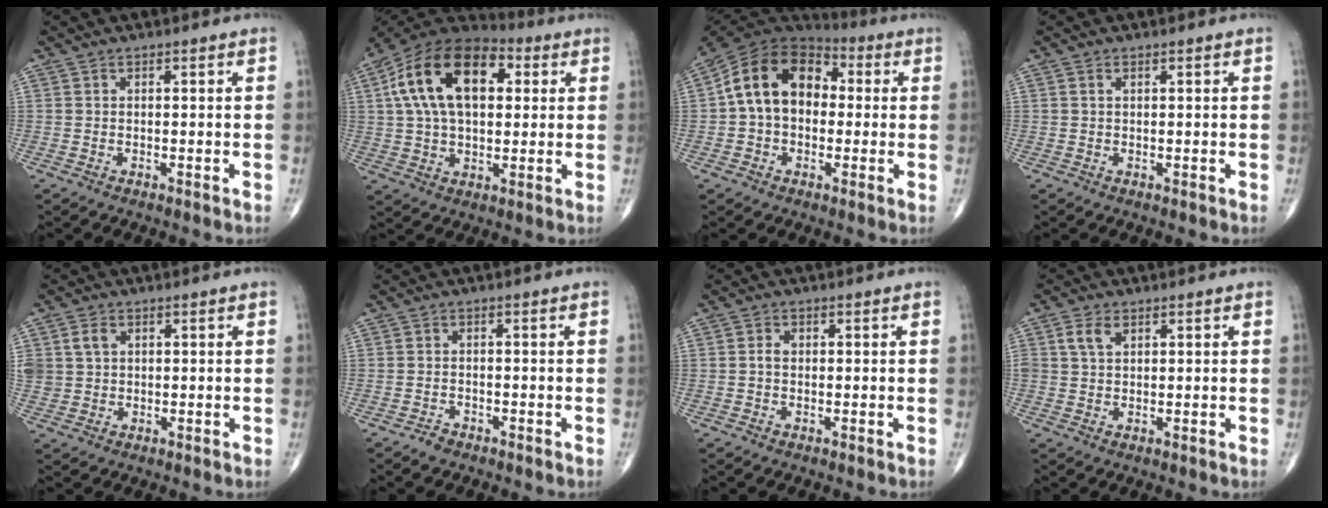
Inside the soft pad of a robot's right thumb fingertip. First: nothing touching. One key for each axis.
{"total": 20.0, "fx": 4.9, "fy": 11.7, "fz": 15.5, "tx": -0.259, "ty": 0.019, "tz": 0.073}
{"total": 15.6, "fx": 1.1, "fy": 11.2, "fz": 10.8, "tx": -0.160, "ty": 0.041, "tz": 0.006}
{"total": 0.6, "fx": 0.3, "fy": 0.2, "fz": 0.5, "tx": -0.013, "ty": 0.004, "tz": 0.006}
{"total": 4.8, "fx": 1.5, "fy": 3.8, "fz": 2.5, "tx": -0.045, "ty": 0.002, "tz": 0.035}
{"total": 1.4, "fx": -1.2, "fy": 0.7, "fz": 0.3, "tx": -0.007, "ty": 0.004, "tz": -0.021}
{"total": 1.7, "fx": 0.0, "fy": 1.2, "fz": 1.1, "tx": -0.019, "ty": 0.007, "tz": 0.000}
{"total": 3.6, "fx": 1.5, "fy": 2.2, "fz": 2.4, "tx": -0.046, "ty": 0.004, "tz": 0.033}